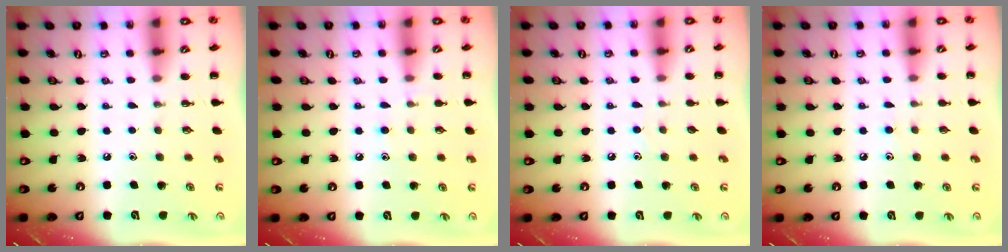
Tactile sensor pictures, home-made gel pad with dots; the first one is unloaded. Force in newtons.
{"total": 6.0, "press": 5.6, "slide": 2.2}
{"total": 2.5, "press": 2.3, "slide": 0.9}
{"total": 5.0, "press": 4.6, "slide": 2.0}